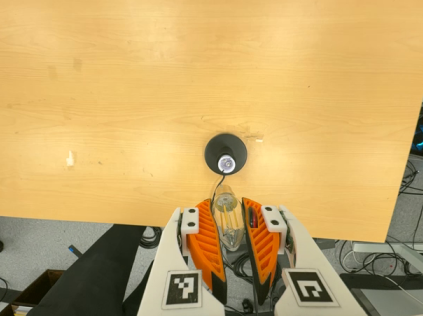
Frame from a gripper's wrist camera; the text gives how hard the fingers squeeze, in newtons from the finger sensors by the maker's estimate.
{"total": 20.4, "left": 24.8, "right": 15.9}